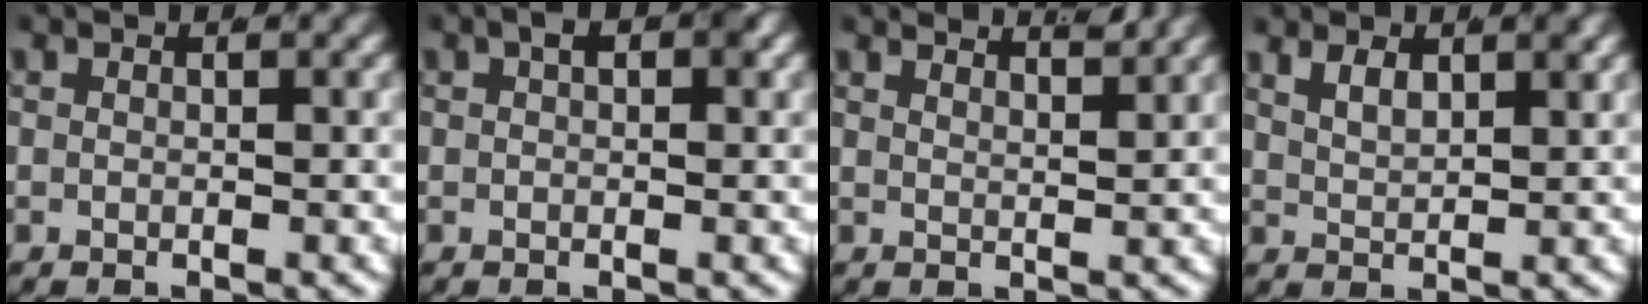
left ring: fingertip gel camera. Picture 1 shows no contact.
{"total": 2.1, "force": [0.9, 0.8, 1.8], "torque": [-0.018, 0.006, 0.013]}
{"total": 3.0, "force": [2.8, -0.3, 1.0], "torque": [-0.011, -0.009, 0.052]}
{"total": 2.3, "force": [1.4, 0.6, 1.7], "torque": [-0.036, -0.010, 0.038]}